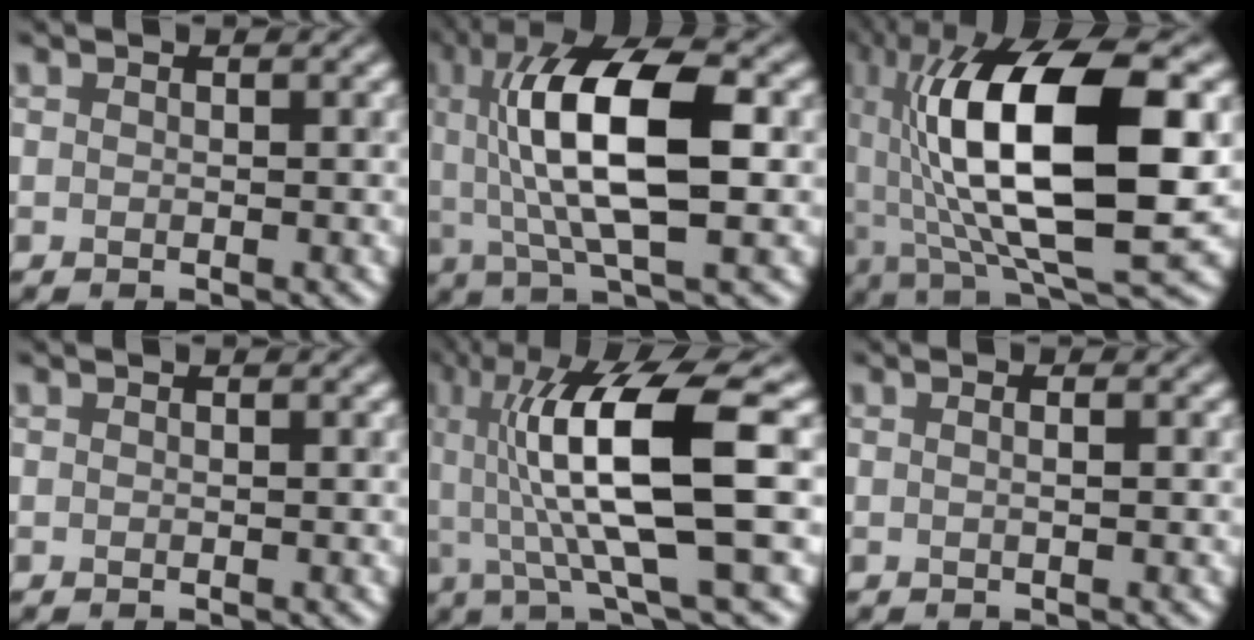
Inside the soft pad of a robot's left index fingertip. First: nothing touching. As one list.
[{"total": 11.1, "force": [1.2, 3.7, 10.4], "torque": [-0.178, 0.013, 0.018]}, {"total": 15.9, "force": [1.4, 5.8, 14.7], "torque": [-0.256, 0.006, 0.021]}, {"total": 0.0}, {"total": 11.8, "force": [1.2, 2.4, 11.5], "torque": [-0.190, 0.011, 0.024]}, {"total": 1.5, "force": [0.5, 0.6, 1.3], "torque": [-0.005, -0.003, -0.006]}]